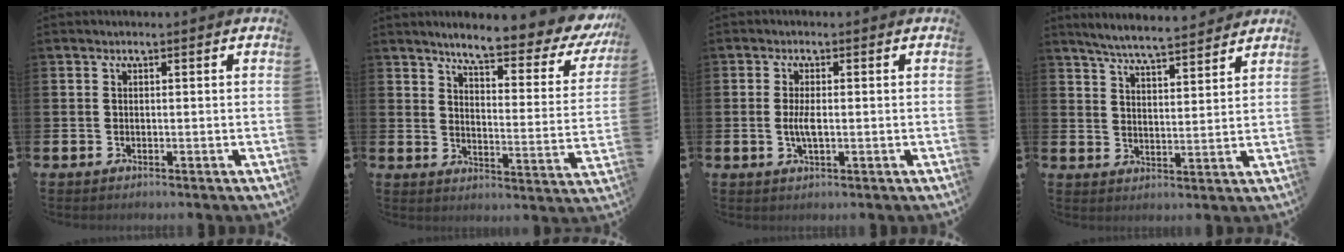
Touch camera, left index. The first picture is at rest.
{"total": 6.7, "force": [5.8, 1.0, 3.2], "torque": [-0.067, -0.053, 0.089]}
{"total": 2.8, "force": [-0.1, 1.0, 2.6], "torque": [-0.053, -0.003, -0.005]}
{"total": 6.0, "force": [5.8, 0.2, 1.4], "torque": [-0.041, -0.035, 0.102]}